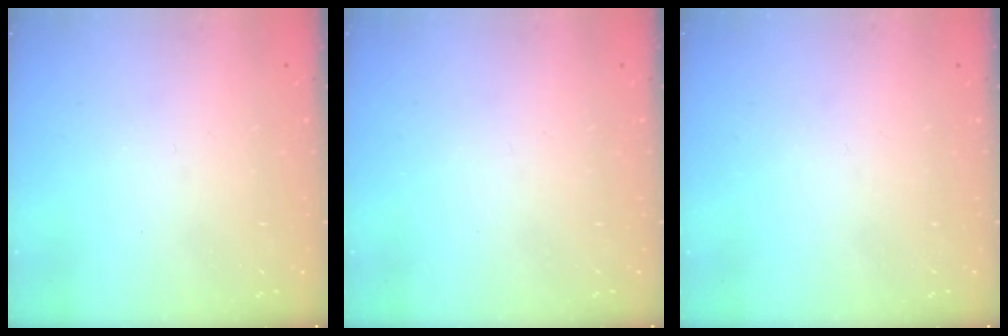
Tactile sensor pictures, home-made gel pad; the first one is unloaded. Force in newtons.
{"total": 0.0}
{"total": 0.0}